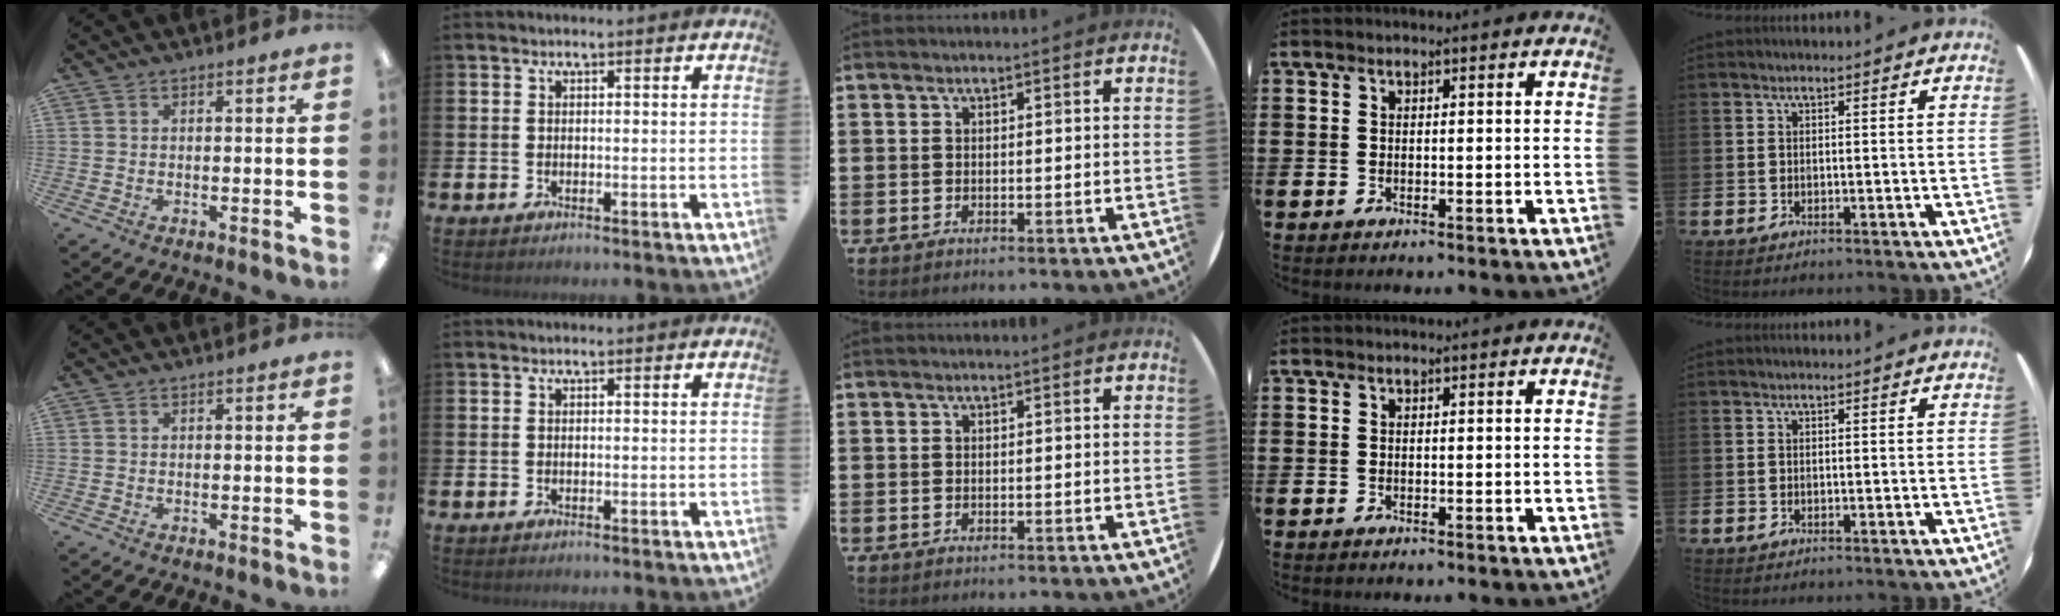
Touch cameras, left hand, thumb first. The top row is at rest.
{}